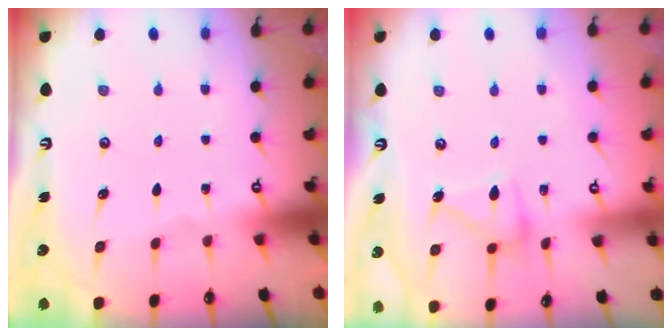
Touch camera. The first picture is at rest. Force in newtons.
{"total": 12.2, "press": 12.2, "slide": 0.4}